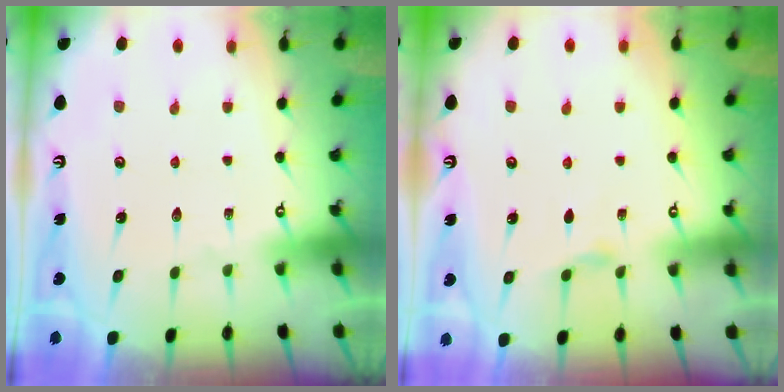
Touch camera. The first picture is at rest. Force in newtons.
{"total": 3.6, "press": 3.6, "slide": 0.6}